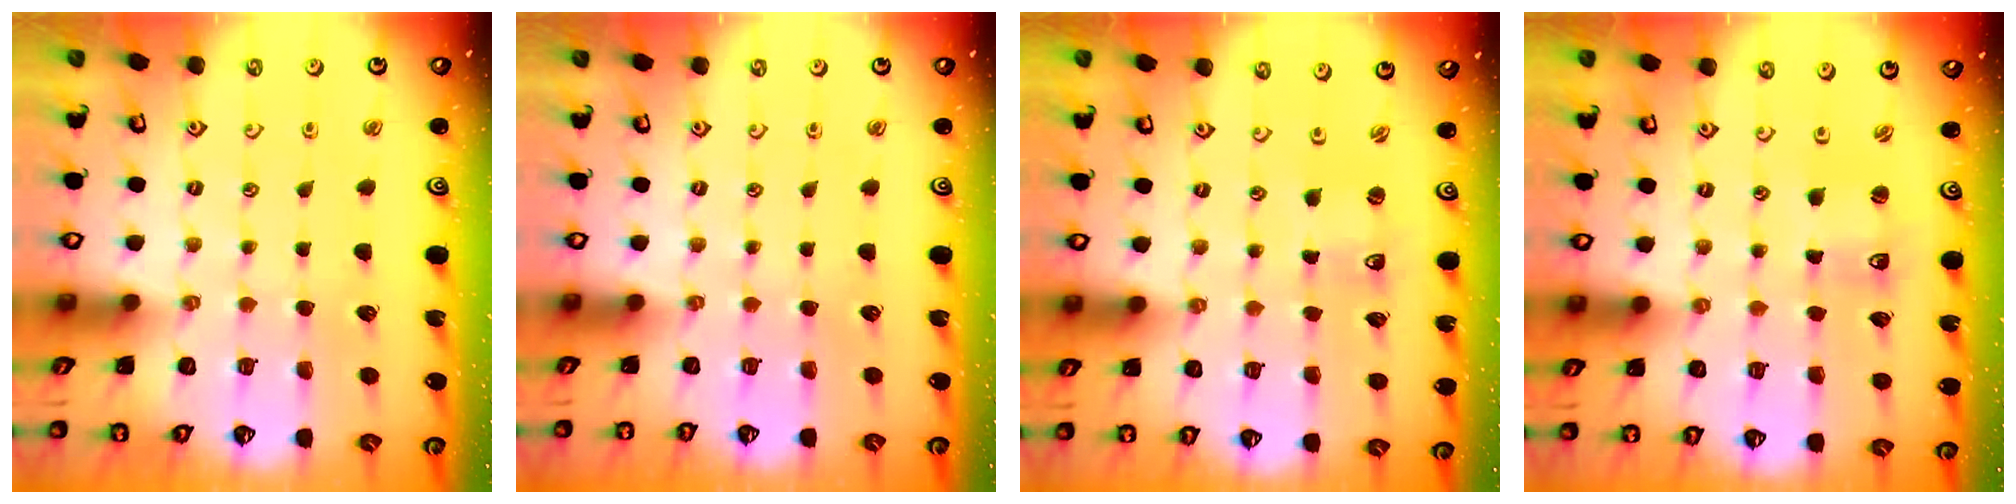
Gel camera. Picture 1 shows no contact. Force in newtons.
{"total": 0.0}
{"total": 0.0}
{"total": 1.5, "press": 1.5, "slide": 0.3}